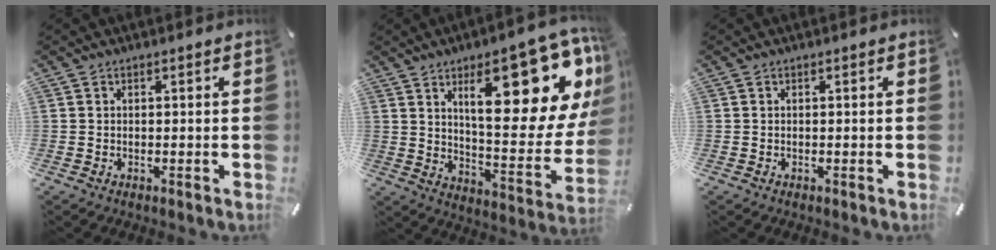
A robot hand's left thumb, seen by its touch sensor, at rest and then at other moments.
{"total": 24.9, "force": [12.2, 9.5, 19.6], "torque": [-0.256, -0.080, 0.191]}
{"total": 0.0}